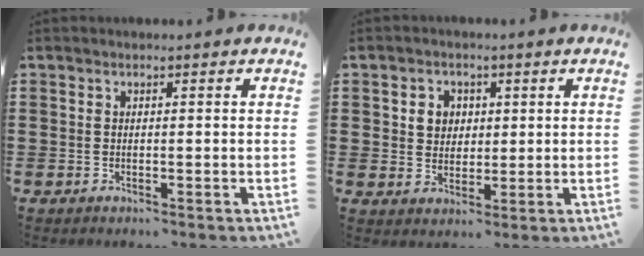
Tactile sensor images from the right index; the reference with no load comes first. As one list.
[{"total": 3.4, "force": [0.9, 2.8, 1.6], "torque": [-0.041, 0.012, 0.015]}]